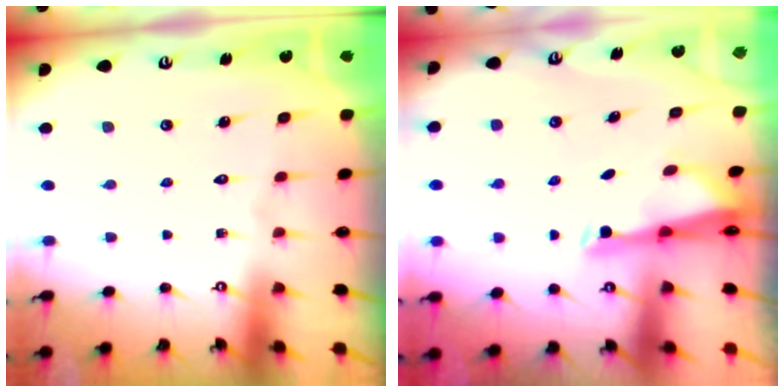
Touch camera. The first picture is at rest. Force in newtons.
{"total": 3.1, "press": 3.0, "slide": 0.7}